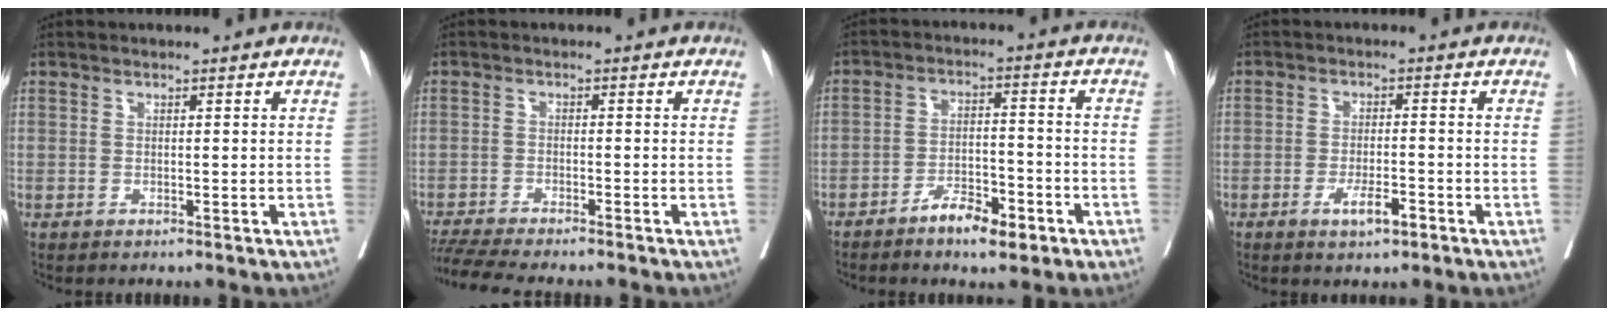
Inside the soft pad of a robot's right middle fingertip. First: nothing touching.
{"total": 9.0, "force": [-8.0, 0.3, 4.1], "torque": [-0.061, -0.013, -0.128]}
{"total": 7.4, "force": [-4.8, 2.6, 5.1], "torque": [-0.085, 0.013, -0.073]}
{"total": 4.2, "force": [-2.2, 0.9, 3.4], "torque": [-0.058, -0.001, -0.036]}